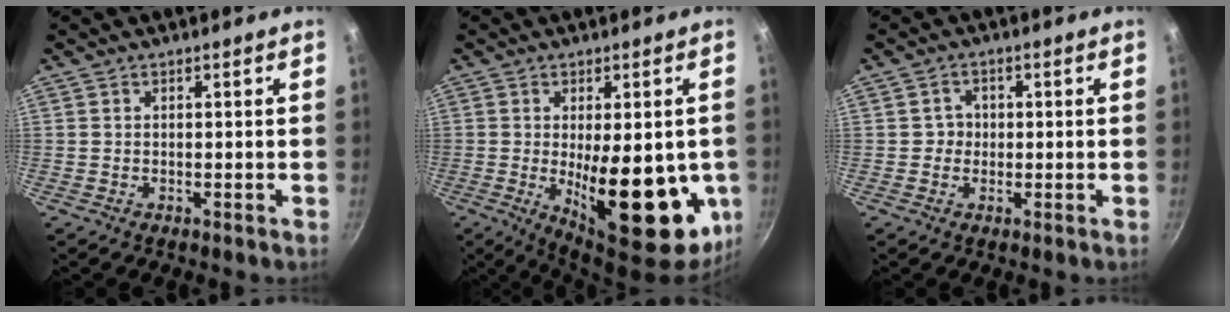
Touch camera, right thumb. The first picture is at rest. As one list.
[{"total": 21.3, "force": [-3.4, 8.6, 19.2], "torque": [-0.234, -0.025, -0.029]}, {"total": 2.7, "force": [-0.1, 2.6, 0.8], "torque": [0.008, 0.005, -0.007]}]